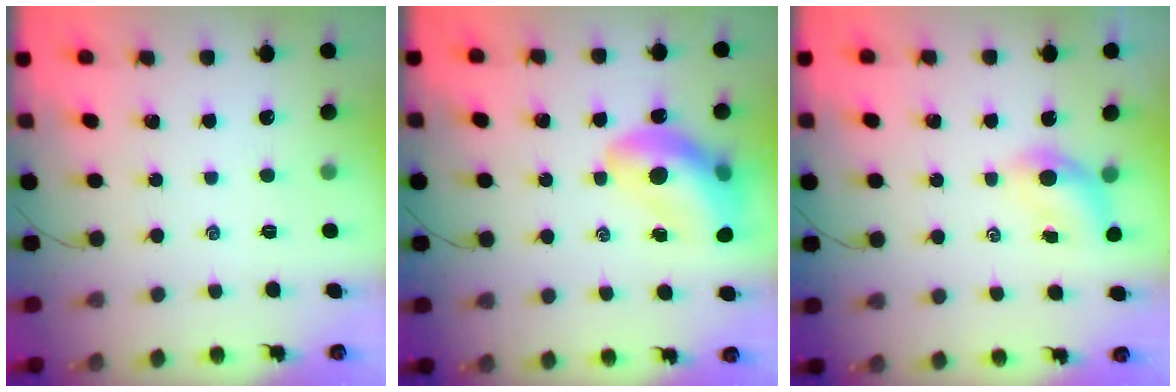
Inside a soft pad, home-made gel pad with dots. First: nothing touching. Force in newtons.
{"total": 14.1, "press": 13.6, "slide": 3.8}
{"total": 4.6, "press": 4.5, "slide": 0.9}